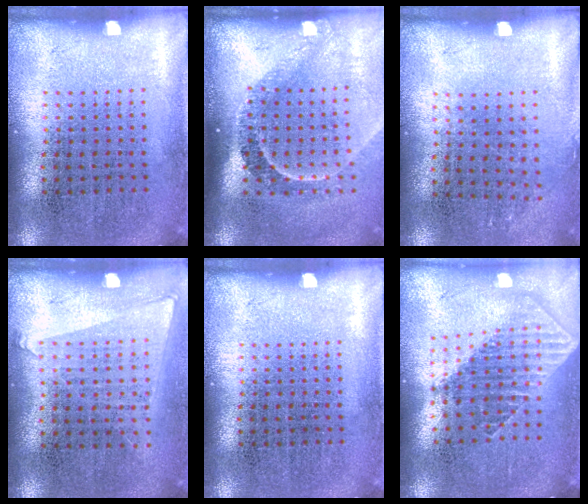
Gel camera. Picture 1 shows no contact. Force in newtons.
{"total": 2.2, "press": 1.5, "slide": 1.5}
{"total": 0.9, "press": 0.6, "slide": 0.6}
{"total": 1.1, "press": 1.0, "slide": 0.5}
{"total": 0.0}
{"total": 1.8, "press": 1.5, "slide": 1.1}